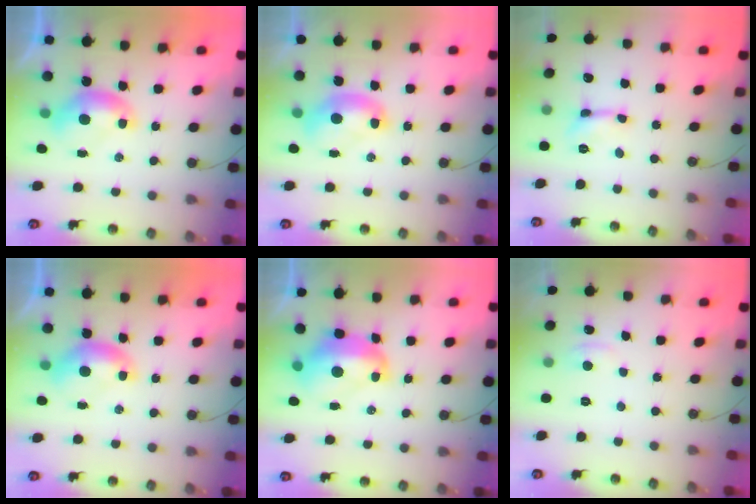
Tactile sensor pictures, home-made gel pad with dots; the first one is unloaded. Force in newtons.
{"total": 2.0, "press": 2.0, "slide": 0.2}
{"total": 2.2, "press": 2.2, "slide": 0.4}
{"total": 0.0}
{"total": 5.0, "press": 4.9, "slide": 1.0}
{"total": 1.1, "press": 0.5, "slide": 0.9}